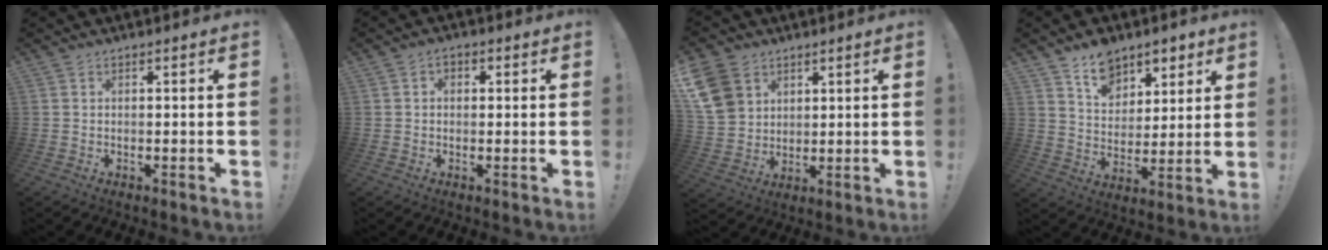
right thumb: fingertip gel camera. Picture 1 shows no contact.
{"total": 2.1, "force": [-0.3, 1.7, 1.3], "torque": [-0.016, 0.008, -0.008]}
{"total": 11.4, "force": [5.6, 8.8, 4.6], "torque": [-0.085, -0.031, 0.113]}
{"total": 11.7, "force": [8.1, 7.8, 3.4], "torque": [-0.052, -0.057, 0.157]}